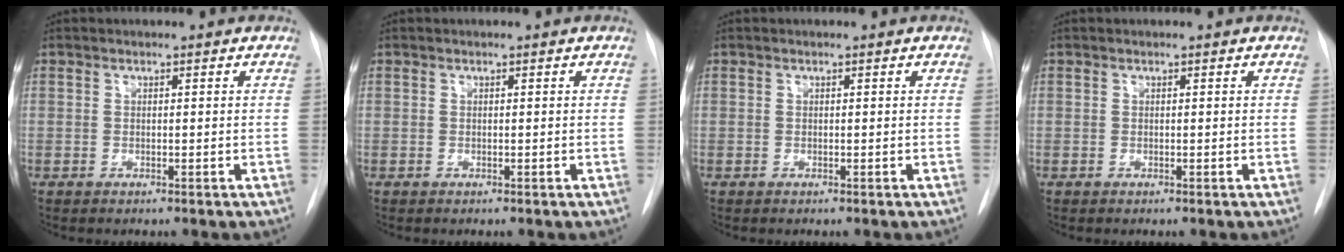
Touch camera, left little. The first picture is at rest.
{"total": 0.0}
{"total": 0.0}
{"total": 0.0}